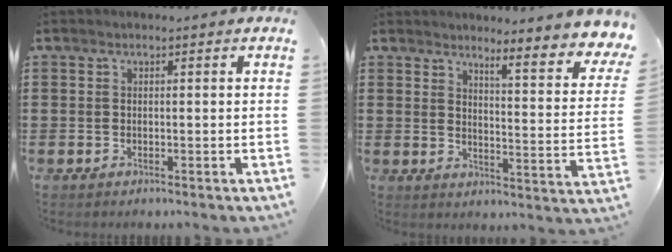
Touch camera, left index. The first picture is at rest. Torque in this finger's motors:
{"motor_torque": [2.14, 0.00, 0.19, 0.09]}